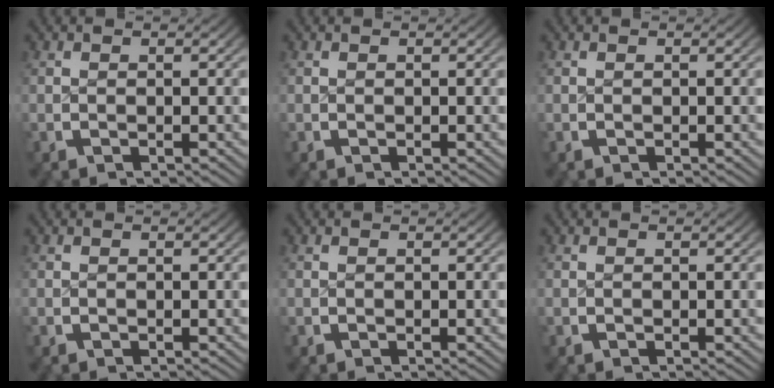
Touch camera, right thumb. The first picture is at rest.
{"total": 0.0}
{"total": 0.0}
{"total": 0.0}
{"total": 0.0}
{"total": 0.0}